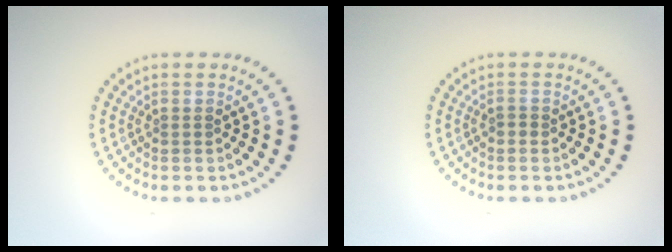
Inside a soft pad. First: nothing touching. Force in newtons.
{"total": 0.7, "press": 0.7, "slide": 0.3}